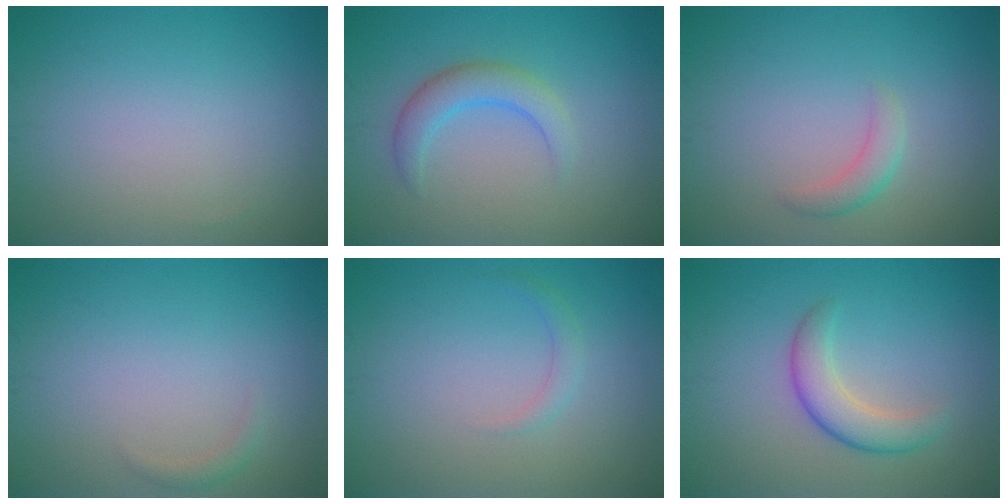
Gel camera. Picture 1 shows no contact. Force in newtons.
{"total": 2.9, "press": 2.9, "slide": 0.2}
{"total": 1.7, "press": 1.7, "slide": 0.1}
{"total": 0.8, "press": 0.8, "slide": 0.1}
{"total": 1.1, "press": 1.1, "slide": 0.0}
{"total": 3.4, "press": 3.3, "slide": 0.2}